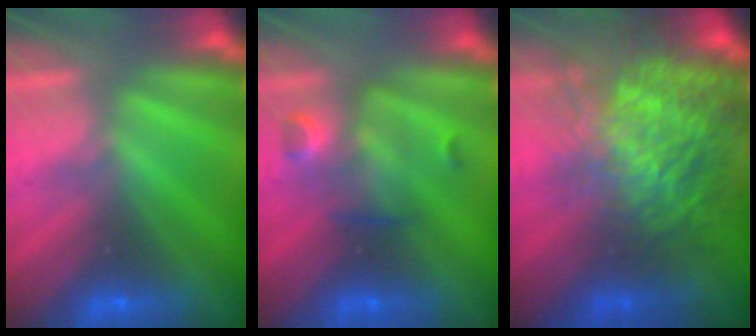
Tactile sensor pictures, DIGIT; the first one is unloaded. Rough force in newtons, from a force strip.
{"total": 2.8}
{"total": 7.8}